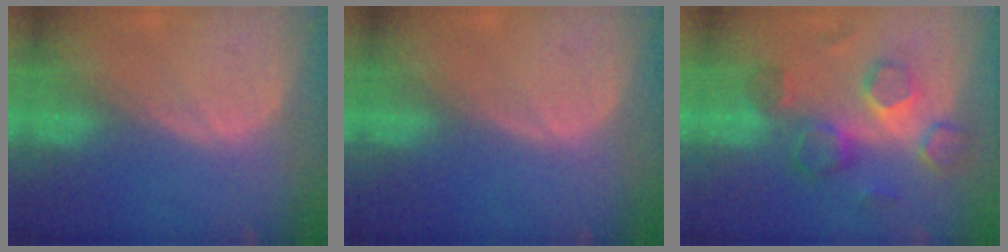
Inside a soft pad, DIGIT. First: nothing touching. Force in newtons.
{"total": 0.0}
{"total": 8.3, "press": 8.1, "slide": 1.8}